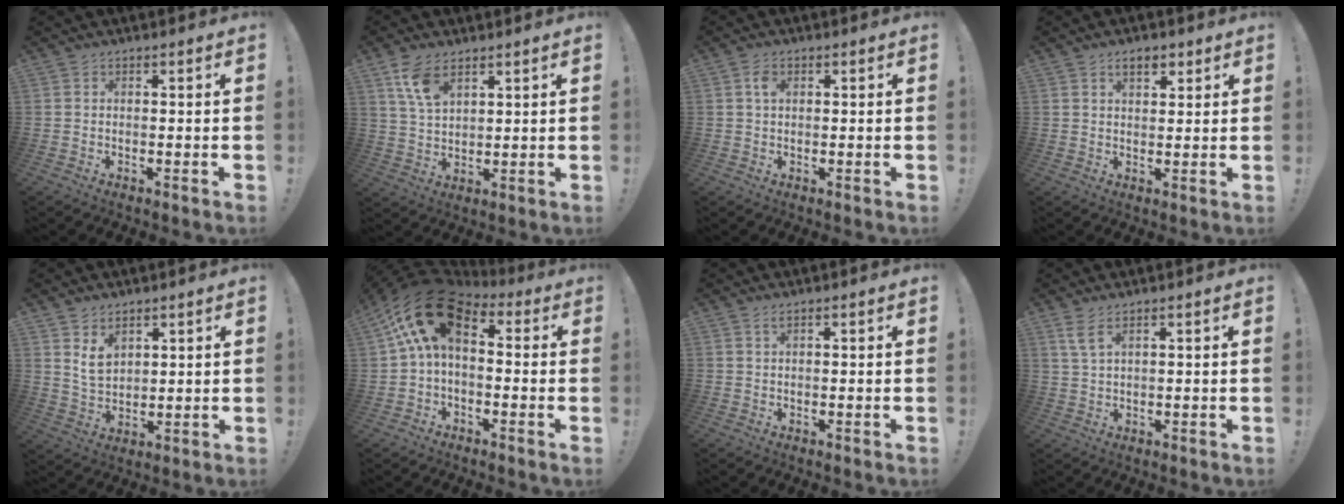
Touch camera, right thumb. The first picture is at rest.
{"total": 8.4, "force": [5.1, 4.2, 5.3], "torque": [-0.098, -0.018, 0.097]}
{"total": 2.7, "force": [0.9, 1.7, 2.0], "torque": [-0.028, -0.001, 0.011]}
{"total": 4.4, "force": [2.4, 2.3, 2.8], "torque": [-0.041, -0.004, 0.041]}
{"total": 6.6, "force": [4.0, 4.5, 2.8], "torque": [-0.036, -0.027, 0.073]}
{"total": 16.8, "force": [6.0, 9.4, 12.6], "torque": [-0.247, -0.018, 0.109]}
{"total": 1.0, "force": [0.5, 0.0, 0.9], "torque": [-0.010, -0.002, 0.007]}
{"total": 4.5, "force": [2.5, 1.2, 3.5], "torque": [-0.064, -0.008, 0.045]}